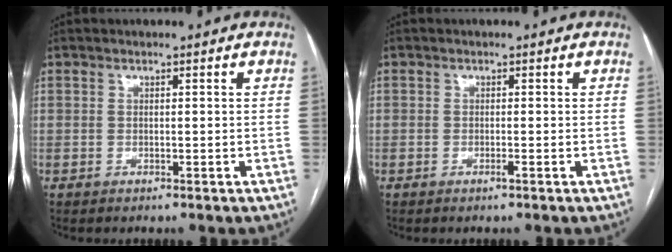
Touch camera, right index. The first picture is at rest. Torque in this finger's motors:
{"motor_torque": [0.09, 0.06, 0.05, 0.00]}